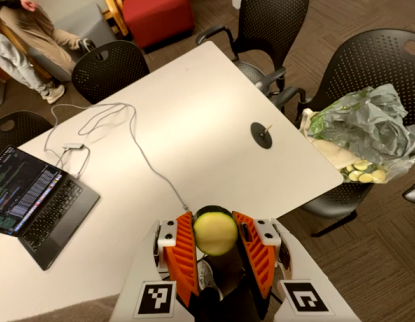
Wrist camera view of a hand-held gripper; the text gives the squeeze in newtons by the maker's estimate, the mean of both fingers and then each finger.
{"total": 8.3, "left": 7.9, "right": 8.7}